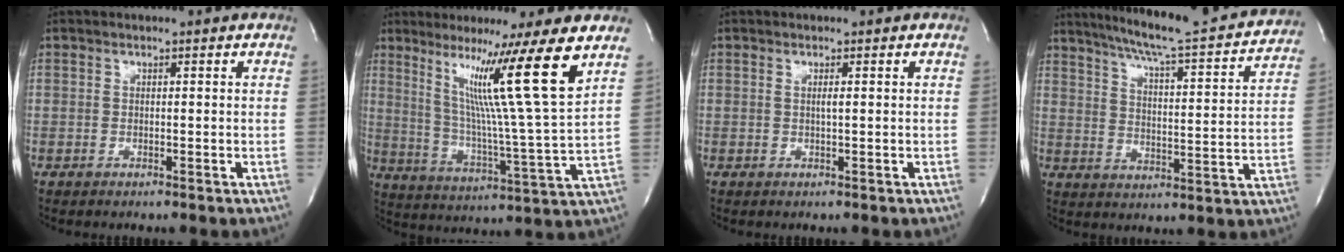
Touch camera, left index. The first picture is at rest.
{"total": 15.3, "force": [8.1, -3.5, 12.5], "torque": [-0.198, -0.031, 0.129]}
{"total": 0.6, "force": [-0.1, -0.1, 0.5], "torque": [-0.016, -0.004, -0.002]}
{"total": 21.7, "force": [19.4, 1.6, 9.7], "torque": [-0.148, -0.029, 0.251]}